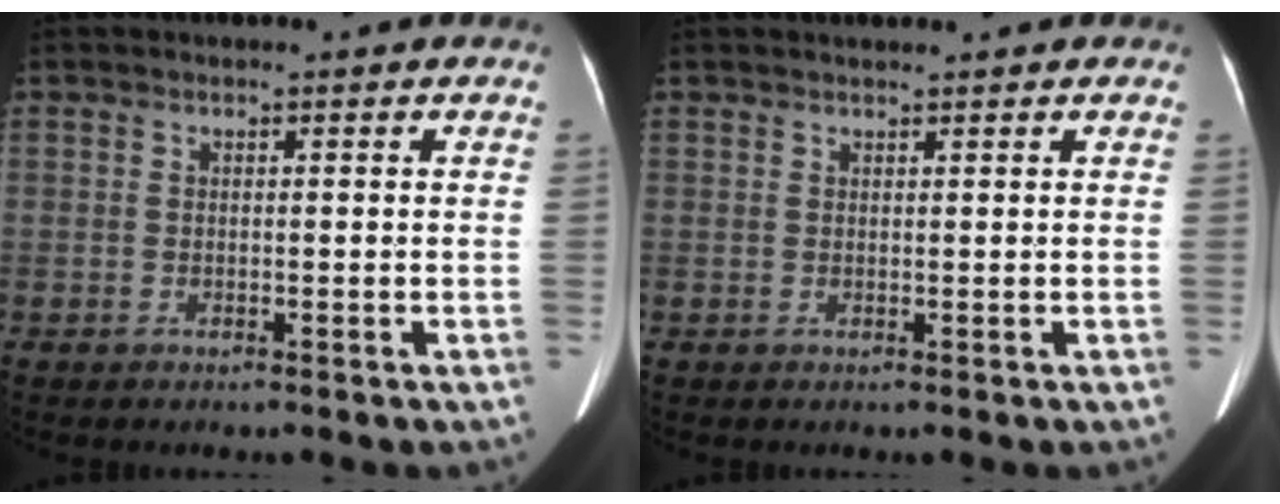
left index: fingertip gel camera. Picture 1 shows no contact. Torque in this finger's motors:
{"motor_torque": [0.06, -0.27, -0.09, -0.02]}